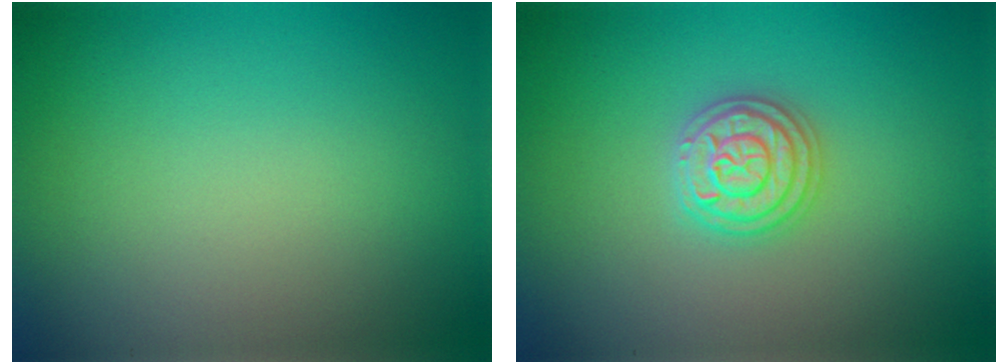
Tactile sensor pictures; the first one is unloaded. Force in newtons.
{"total": 3.2, "press": 3.2, "slide": 0.5}